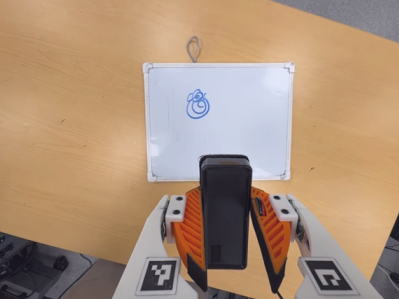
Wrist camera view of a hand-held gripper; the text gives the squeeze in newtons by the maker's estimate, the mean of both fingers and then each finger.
{"total": 6.3, "left": 5.0, "right": 7.6}